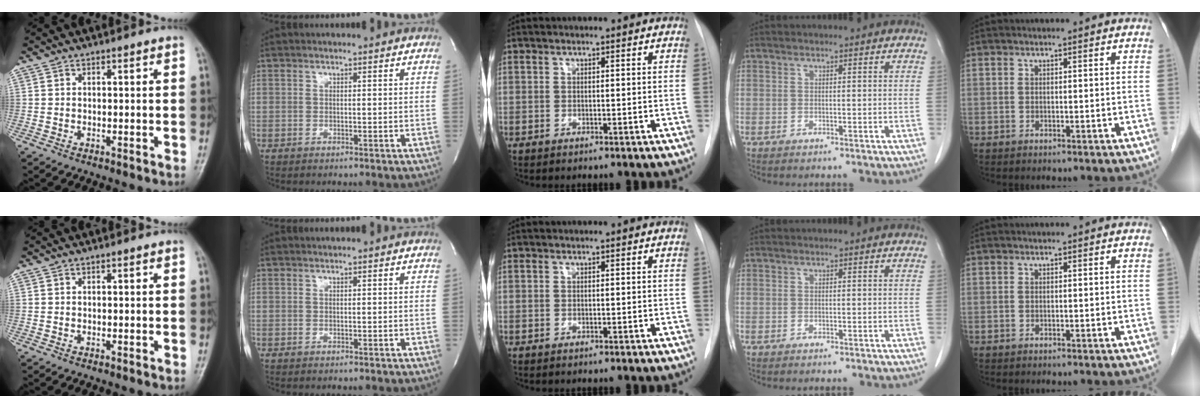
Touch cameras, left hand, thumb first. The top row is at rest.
{}